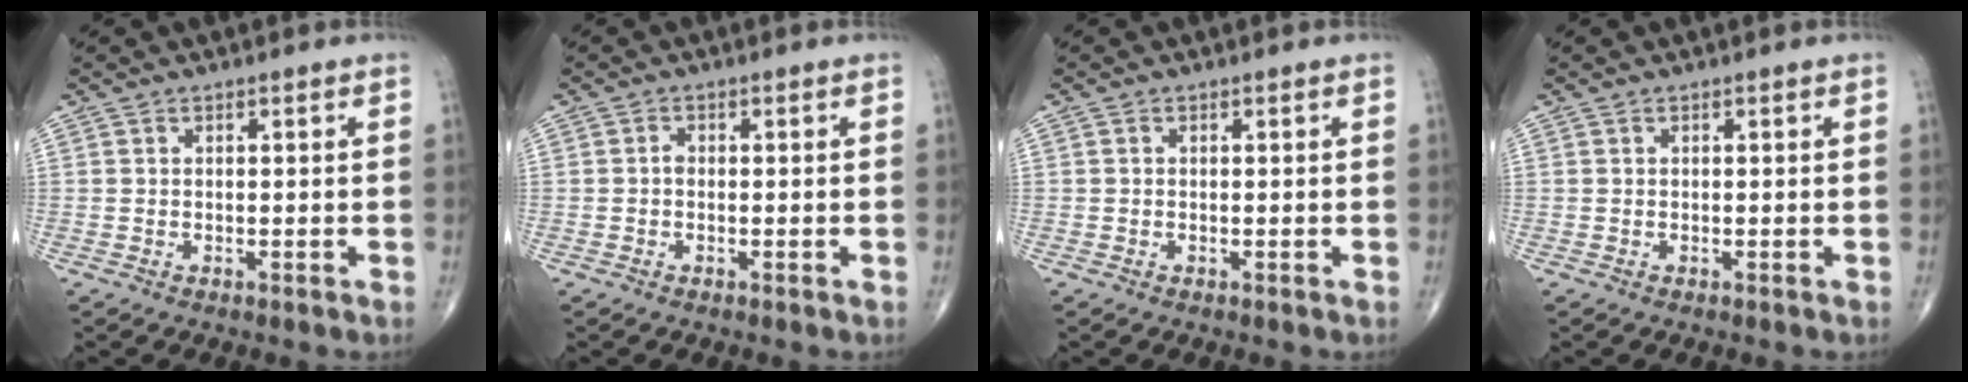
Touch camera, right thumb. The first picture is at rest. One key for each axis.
{"total": 0.9, "fx": -0.2, "fy": 0.7, "fz": 0.6, "tx": -0.007, "ty": 0.002, "tz": -0.007}
{"total": 0.0}
{"total": 0.0}